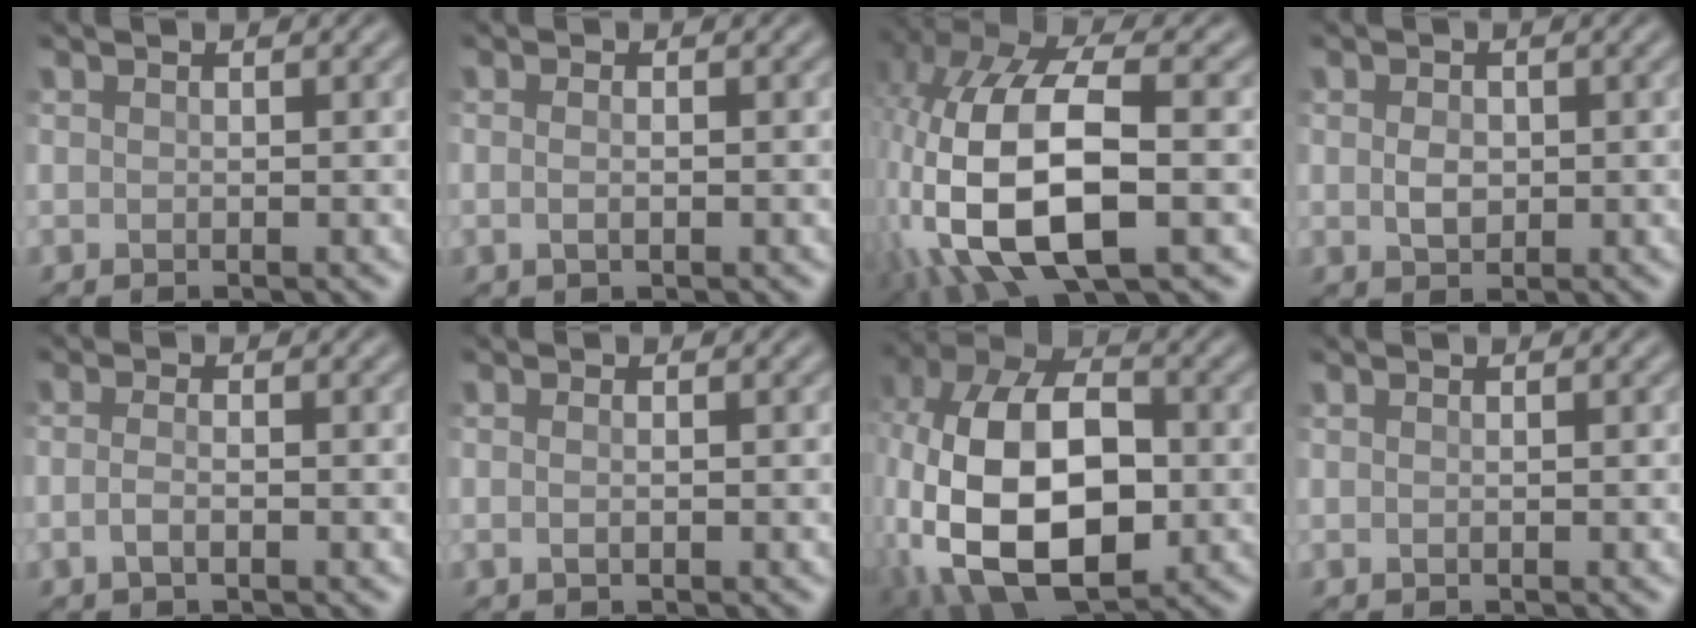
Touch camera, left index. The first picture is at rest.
{"total": 1.3, "force": [-0.1, 0.5, 1.2], "torque": [-0.020, -0.004, -0.004]}
{"total": 13.7, "force": [-2.8, 7.1, 11.4], "torque": [-0.268, -0.018, -0.042]}
{"total": 2.0, "force": [0.1, 1.4, 1.4], "torque": [-0.028, -0.001, 0.001]}
{"total": 1.6, "force": [-0.5, 0.6, 1.4], "torque": [-0.031, -0.001, -0.015]}
{"total": 1.0, "force": [0.0, 0.4, 0.9], "torque": [-0.014, -0.007, 0.000]}
{"total": 17.0, "force": [-2.4, 10.6, 13.1], "torque": [-0.254, -0.007, -0.041]}
{"total": 0.0}